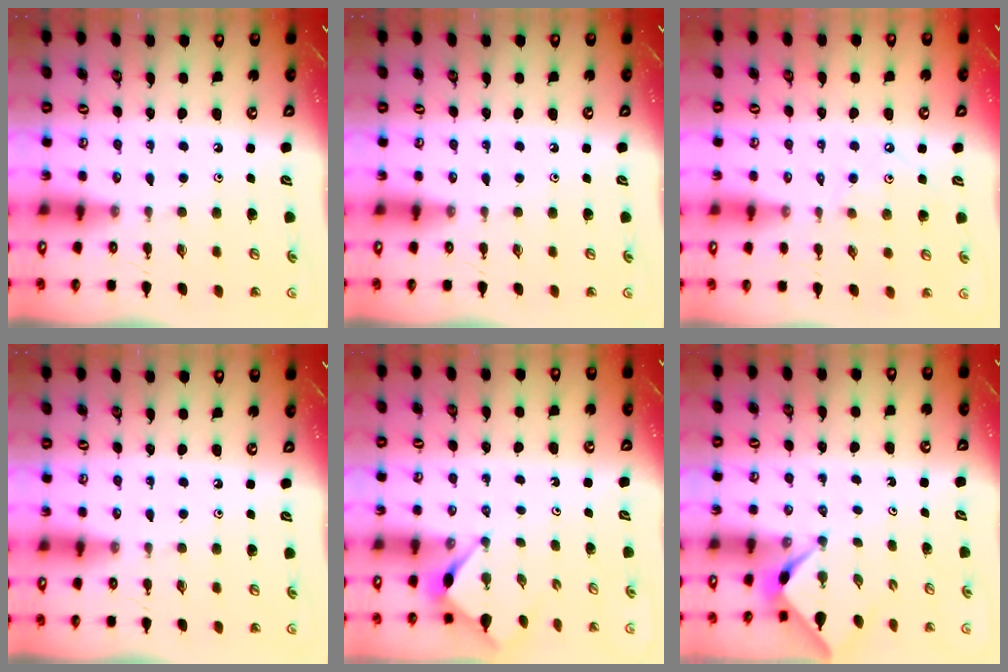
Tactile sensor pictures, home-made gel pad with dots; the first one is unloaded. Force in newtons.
{"total": 0.0}
{"total": 1.6, "press": 1.6, "slide": 0.1}
{"total": 0.0}
{"total": 3.4, "press": 3.3, "slide": 0.3}
{"total": 2.3, "press": 2.2, "slide": 0.3}